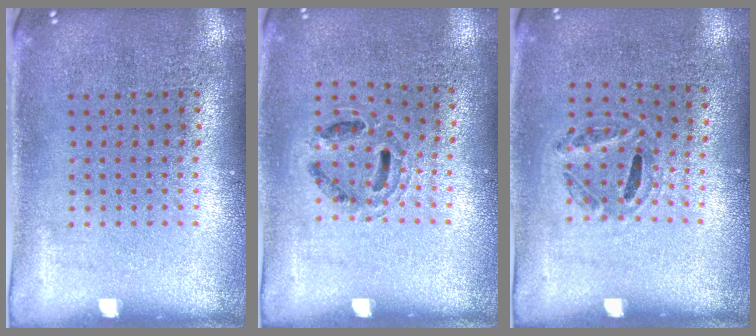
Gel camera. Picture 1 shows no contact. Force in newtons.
{"total": 0.8, "press": 0.8, "slide": 0.3}
{"total": 1.2, "press": 0.8, "slide": 0.9}